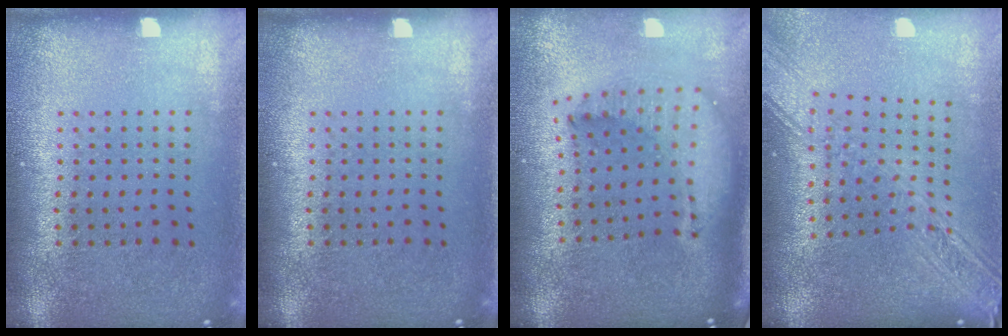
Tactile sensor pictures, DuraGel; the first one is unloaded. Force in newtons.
{"total": 0.0}
{"total": 1.9, "press": 1.5, "slide": 1.2}
{"total": 2.7, "press": 2.1, "slide": 1.7}